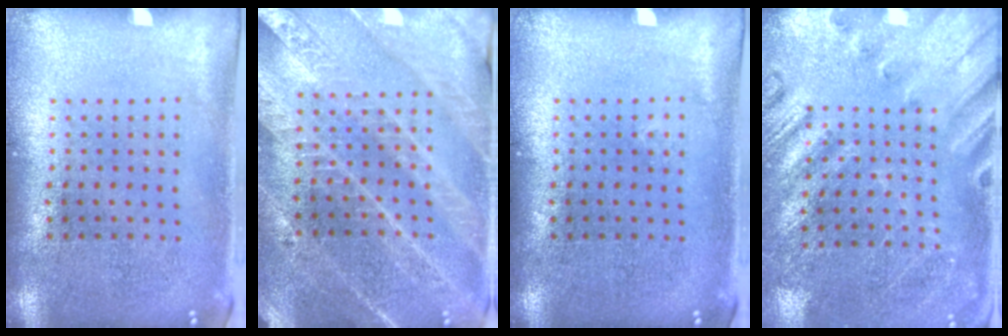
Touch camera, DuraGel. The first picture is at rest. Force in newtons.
{"total": 3.6, "press": 3.3, "slide": 1.2}
{"total": 0.0}
{"total": 2.2, "press": 2.1, "slide": 0.8}